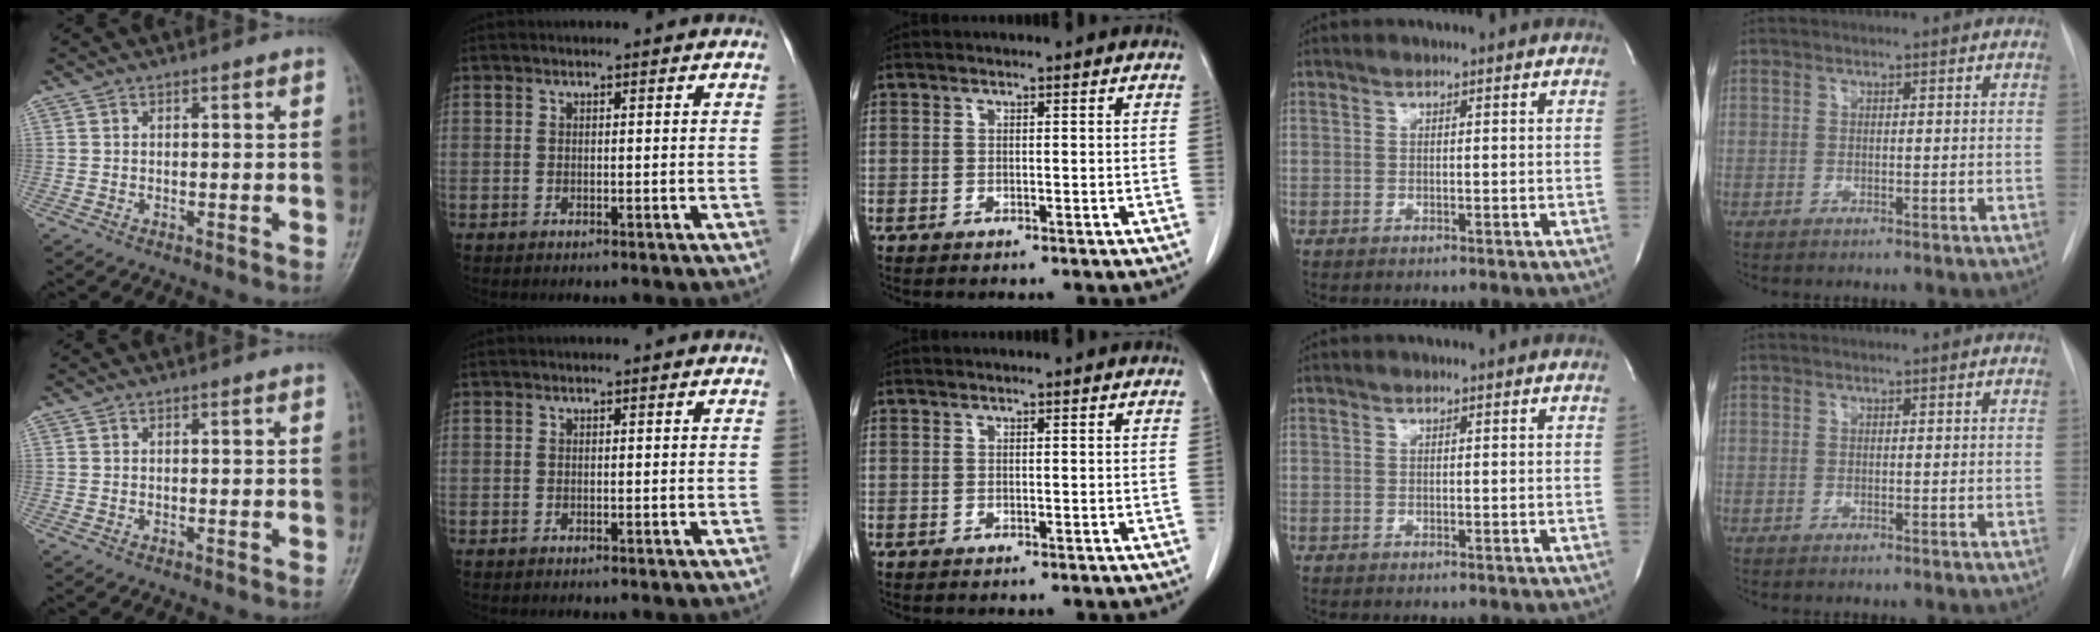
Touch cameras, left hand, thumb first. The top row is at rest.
{}